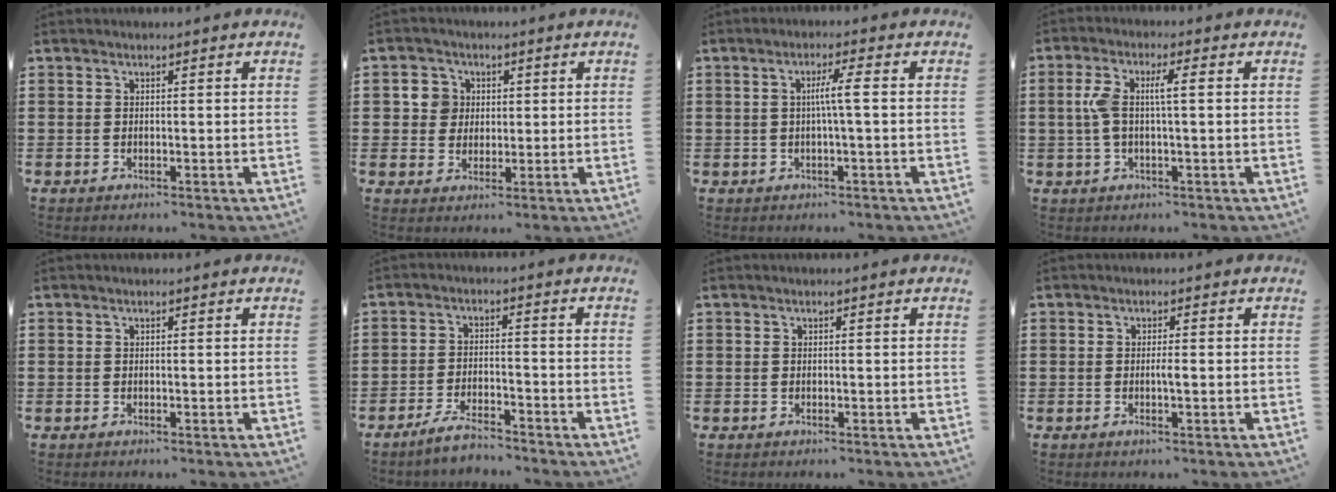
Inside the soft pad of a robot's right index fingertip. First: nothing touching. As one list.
[{"total": 4.1, "force": [0.8, 3.8, 1.0], "torque": [-0.030, 0.009, 0.011]}, {"total": 3.6, "force": [-0.1, -0.1, 3.6], "torque": [-0.068, -0.002, -0.007]}, {"total": 5.2, "force": [0.2, 1.1, 5.1], "torque": [-0.117, -0.004, -0.009]}, {"total": 0.0}, {"total": 4.1, "force": [-3.7, 0.4, 1.5], "torque": [-0.035, 0.004, -0.074]}, {"total": 0.0}, {"total": 1.4, "force": [-0.3, 0.0, 1.4], "torque": [-0.027, -0.004, -0.006]}]